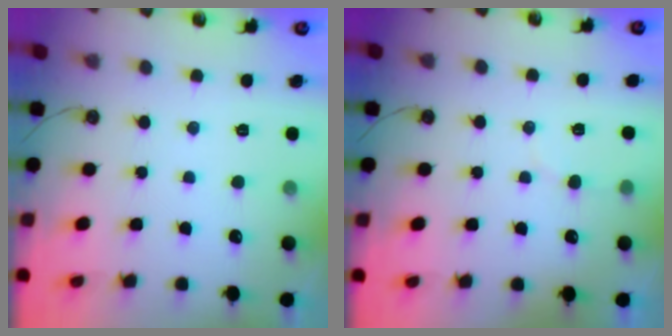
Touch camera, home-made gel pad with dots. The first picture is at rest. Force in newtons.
{"total": 4.5, "press": 4.3, "slide": 1.5}